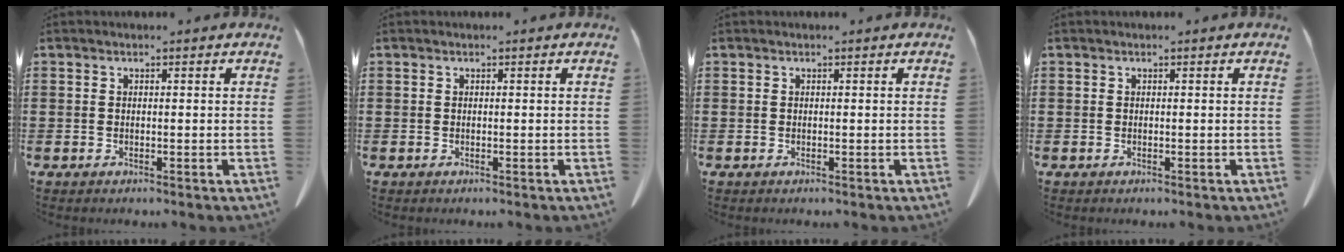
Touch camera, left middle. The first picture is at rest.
{"total": 0.0}
{"total": 0.0}
{"total": 0.0}